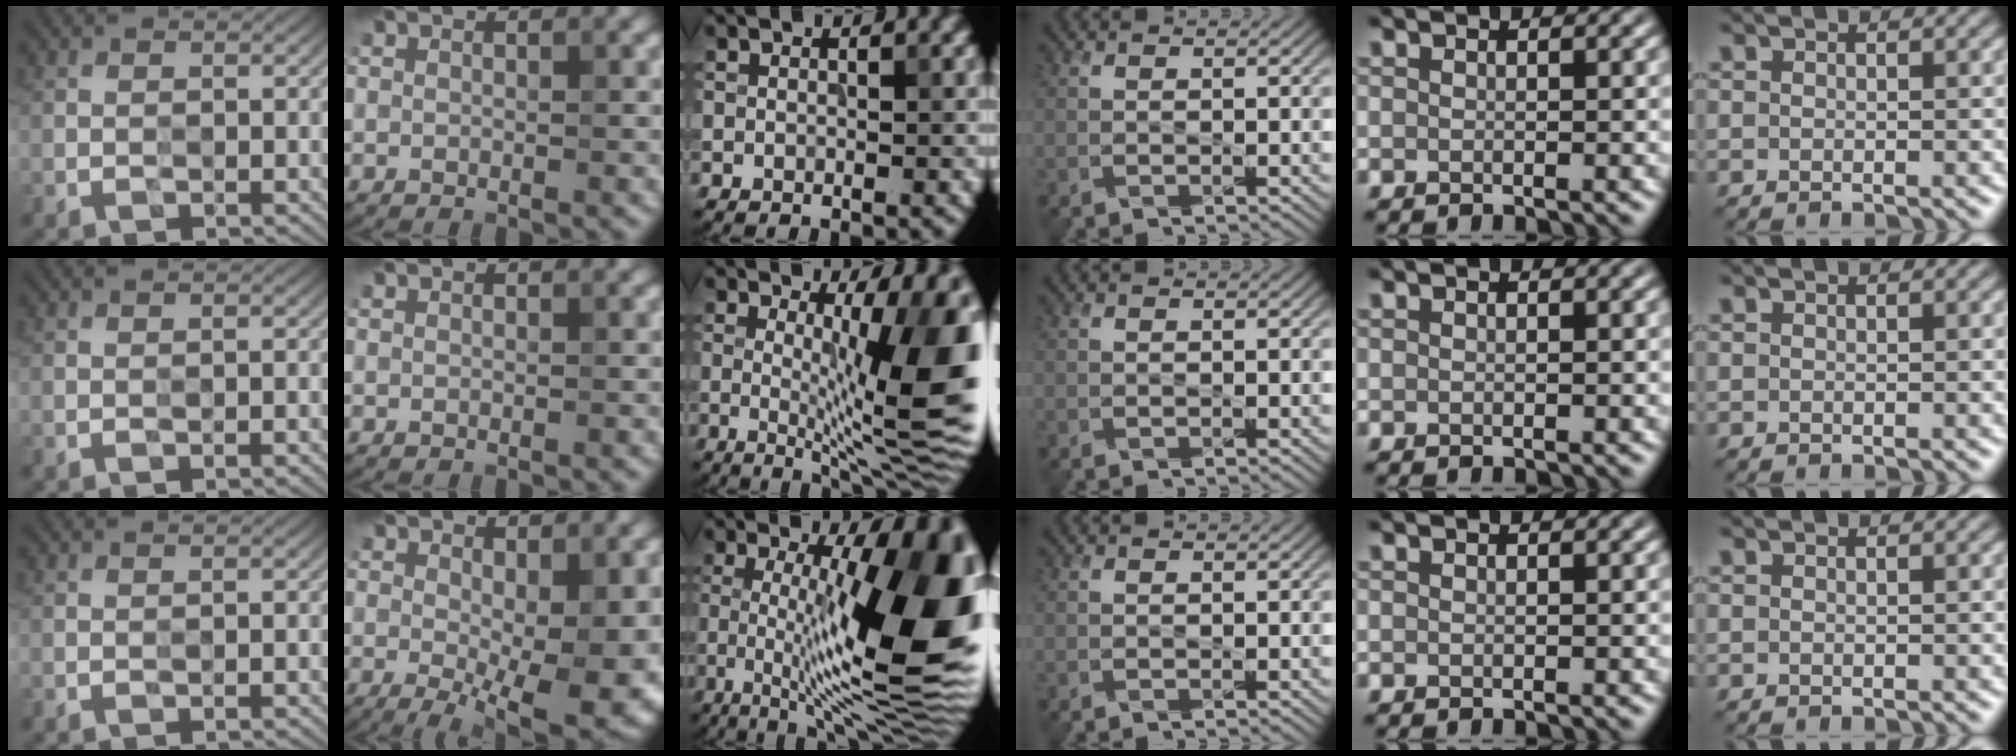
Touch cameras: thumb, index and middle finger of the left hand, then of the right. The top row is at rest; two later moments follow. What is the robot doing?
{"motion": "press", "object": "grip strengthener"}